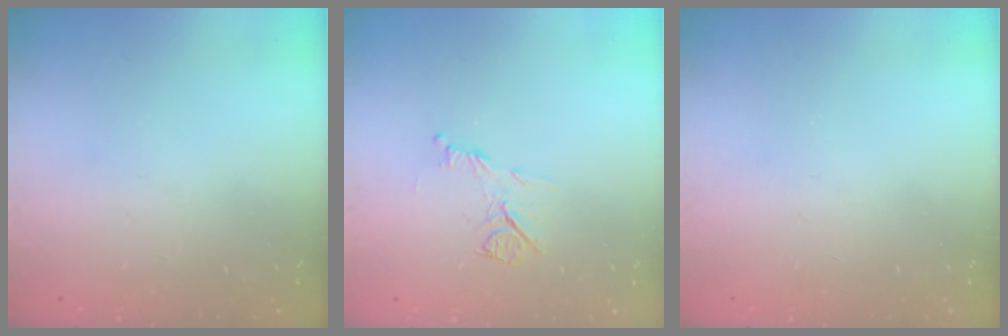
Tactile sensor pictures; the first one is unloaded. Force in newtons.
{"total": 7.2, "press": 7.1, "slide": 0.8}
{"total": 0.0}